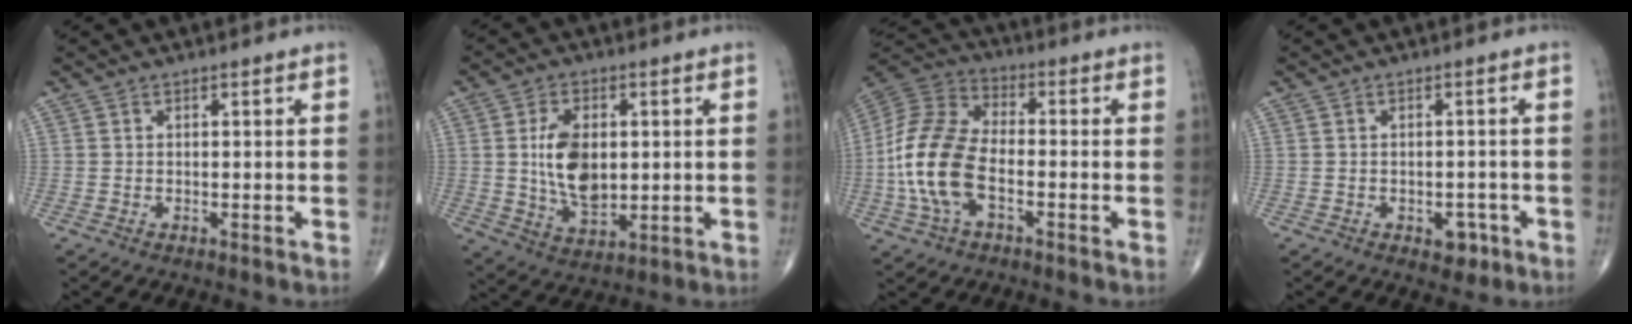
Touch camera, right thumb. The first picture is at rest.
{"total": 11.1, "force": [1.0, 6.7, 8.9], "torque": [-0.146, -0.014, 0.027]}
{"total": 15.2, "force": [-3.5, 8.2, 12.3], "torque": [-0.262, 0.030, -0.073]}
{"total": 3.3, "force": [-1.5, 2.1, 2.0], "torque": [-0.008, 0.008, -0.016]}